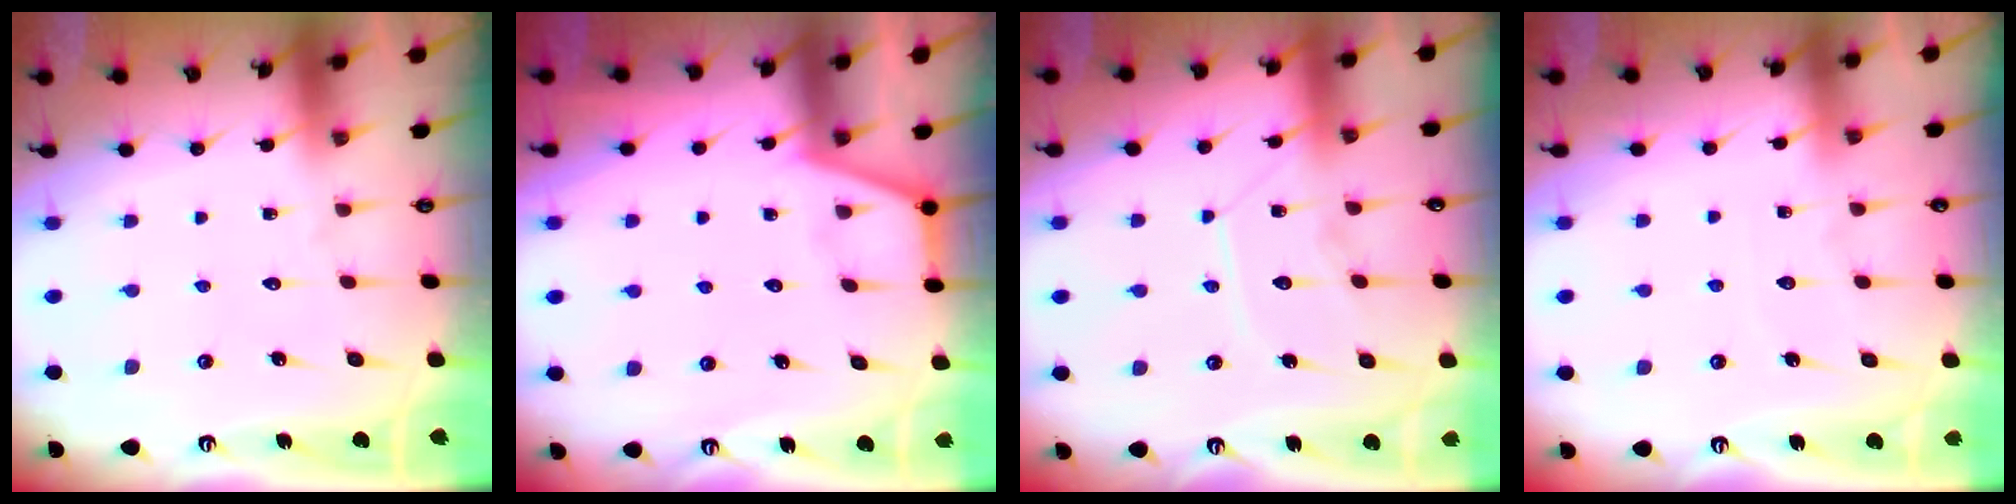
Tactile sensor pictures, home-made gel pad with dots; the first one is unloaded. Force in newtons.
{"total": 2.1, "press": 2.1, "slide": 0.4}
{"total": 9.6, "press": 9.6, "slide": 0.7}
{"total": 4.5, "press": 4.5, "slide": 0.5}